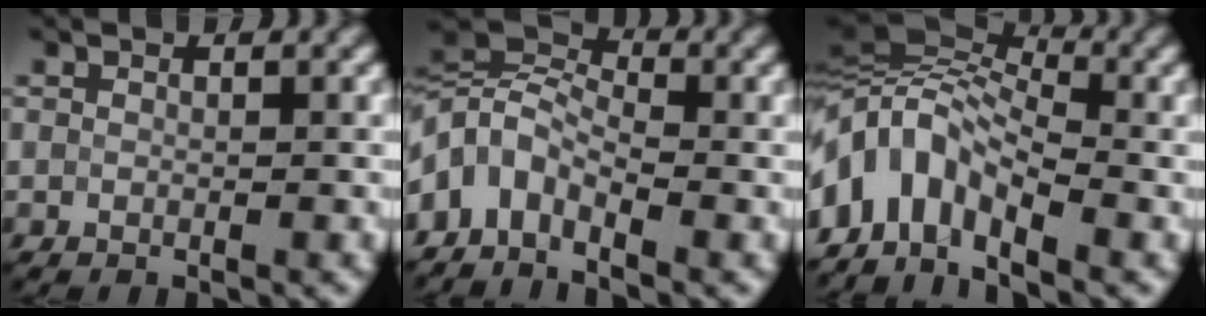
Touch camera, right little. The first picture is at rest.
{"total": 5.4, "force": [-2.0, 3.4, 3.7], "torque": [-0.071, 0.013, -0.060]}
{"total": 8.6, "force": [-2.5, 4.9, 6.6], "torque": [-0.120, 0.020, -0.070]}